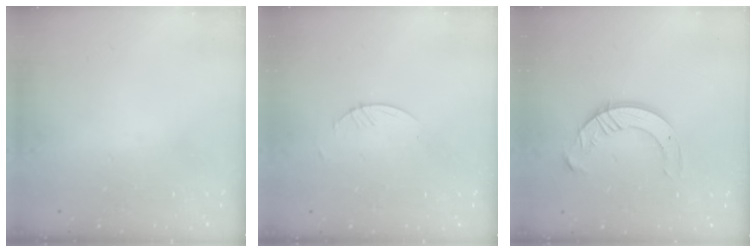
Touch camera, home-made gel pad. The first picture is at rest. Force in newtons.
{"total": 0.8, "press": 0.8, "slide": 0.2}
{"total": 10.5, "press": 10.4, "slide": 0.9}